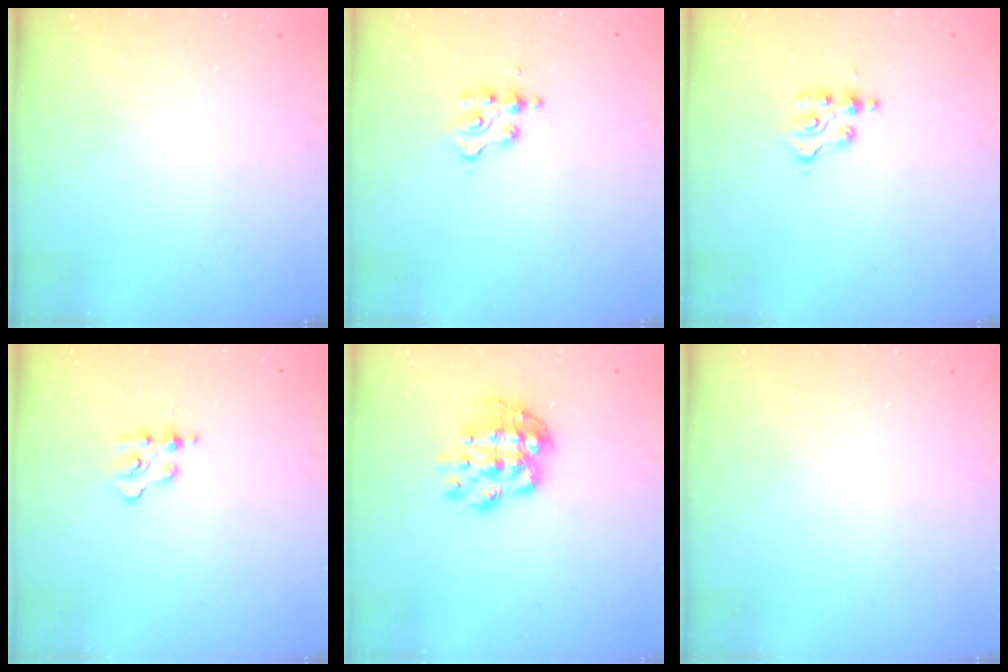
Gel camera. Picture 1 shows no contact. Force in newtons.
{"total": 2.6, "press": 2.6, "slide": 0.3}
{"total": 4.3, "press": 4.2, "slide": 0.5}
{"total": 3.7, "press": 3.6, "slide": 0.4}
{"total": 8.7, "press": 8.7, "slide": 0.8}
{"total": 0.0}